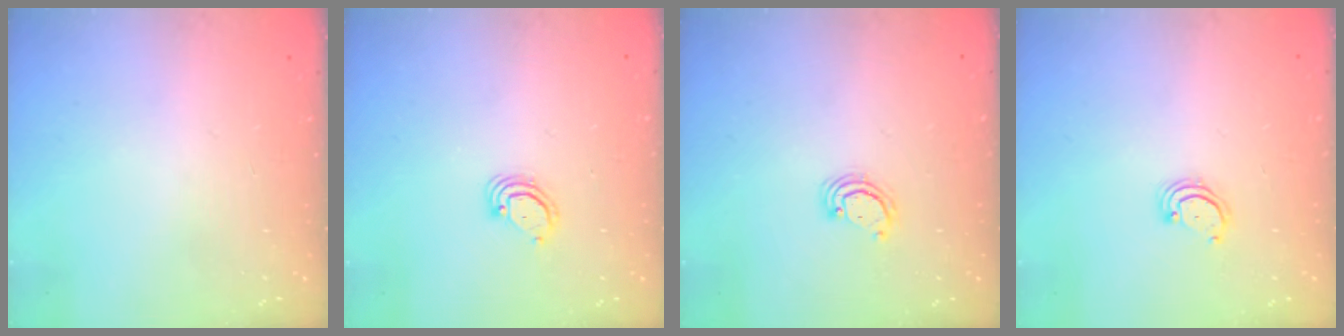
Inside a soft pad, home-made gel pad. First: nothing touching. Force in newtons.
{"total": 2.9, "press": 2.9, "slide": 0.3}
{"total": 2.9, "press": 2.8, "slide": 0.3}
{"total": 2.3, "press": 2.2, "slide": 0.2}